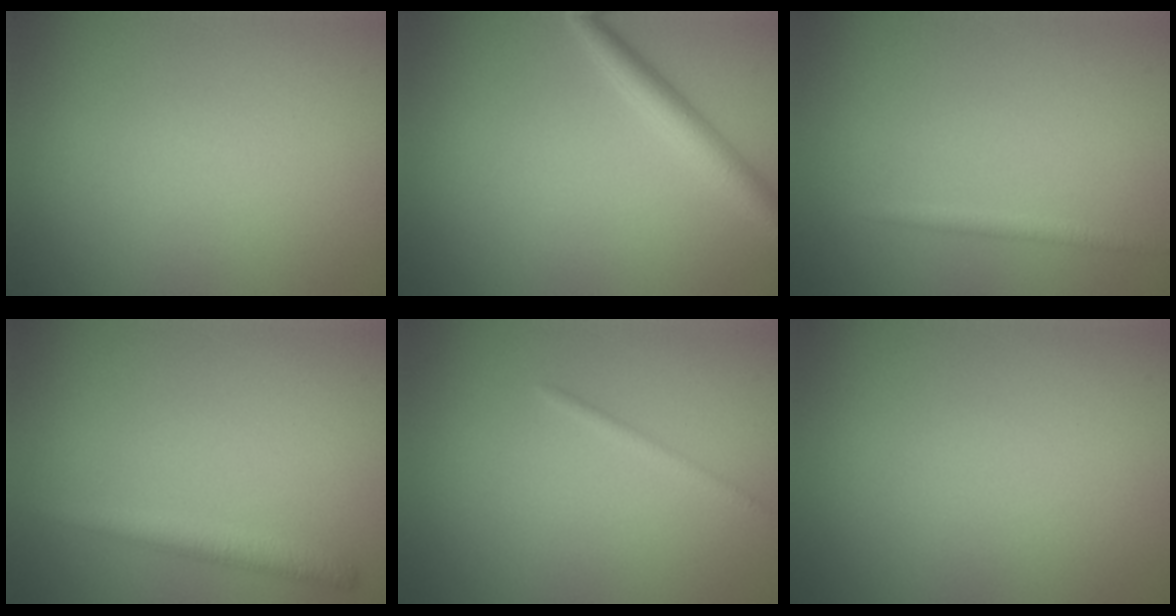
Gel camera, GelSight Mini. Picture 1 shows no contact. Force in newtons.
{"total": 2.6, "press": 2.6, "slide": 0.1}
{"total": 1.1, "press": 1.1, "slide": 0.1}
{"total": 2.1, "press": 2.1, "slide": 0.1}
{"total": 0.8, "press": 0.8, "slide": 0.0}
{"total": 0.0}